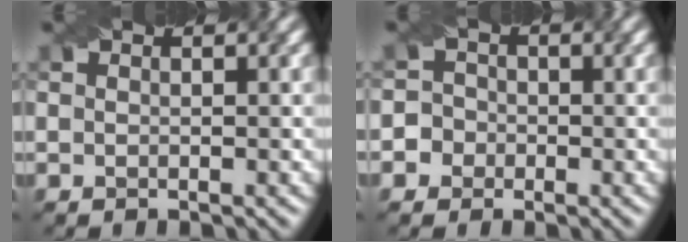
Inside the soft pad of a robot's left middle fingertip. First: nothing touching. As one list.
[{"total": 3.2, "force": [-1.2, 3.0, 0.3], "torque": [0.021, 0.016, -0.041]}]